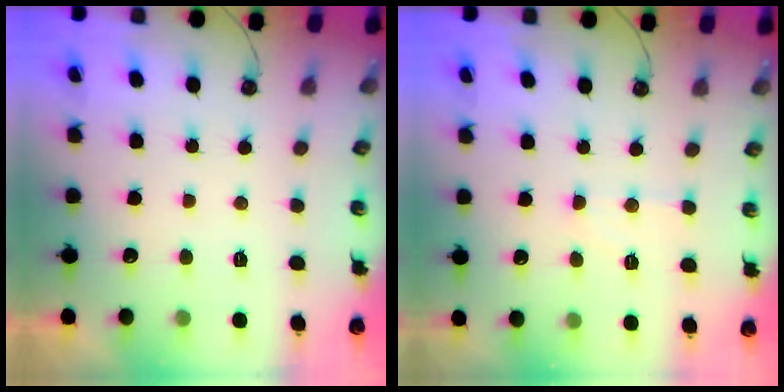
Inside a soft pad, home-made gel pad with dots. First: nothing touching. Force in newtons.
{"total": 5.8, "press": 5.8, "slide": 0.4}